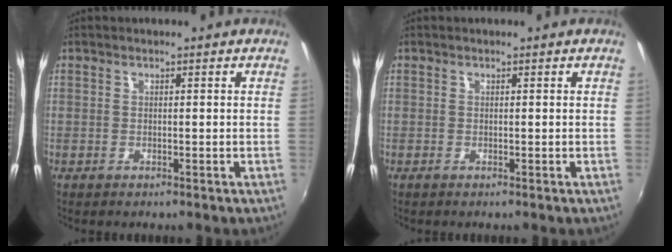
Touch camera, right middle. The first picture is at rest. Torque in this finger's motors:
{"motor_torque": [0.13, -0.39, 0.06, 0.01]}